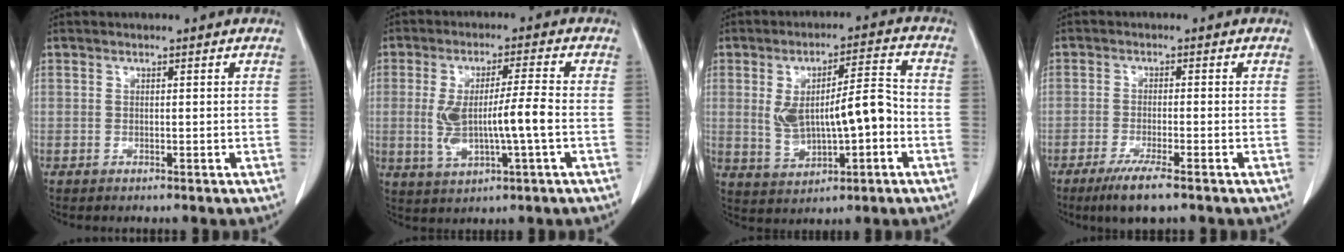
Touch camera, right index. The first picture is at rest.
{"total": 8.8, "force": [-1.0, 0.8, 8.7], "torque": [-0.173, 0.003, -0.014]}
{"total": 10.7, "force": [-0.9, 3.5, 10.1], "torque": [-0.181, 0.020, 0.000]}
{"total": 5.8, "force": [-3.8, 0.3, 4.4], "torque": [-0.082, -0.016, -0.065]}